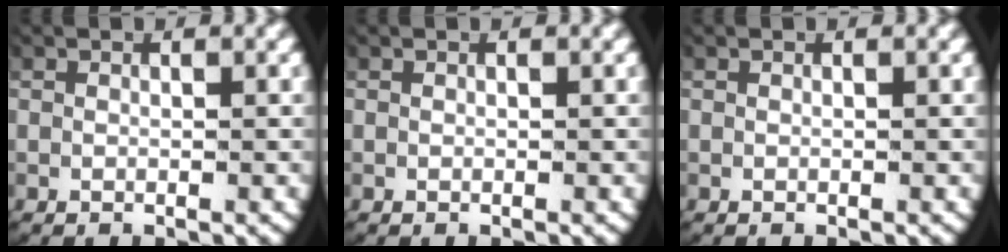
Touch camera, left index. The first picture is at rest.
{"total": 0.0}
{"total": 0.0}